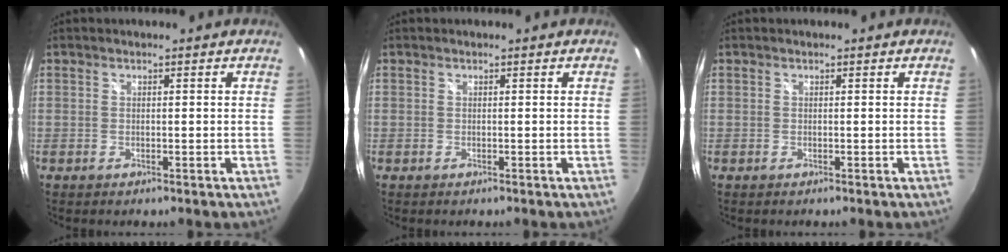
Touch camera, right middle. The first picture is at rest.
{"total": 0.0}
{"total": 0.0}